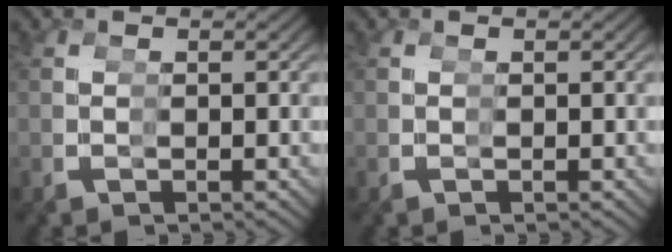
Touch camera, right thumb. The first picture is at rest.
{"total": 0.0}